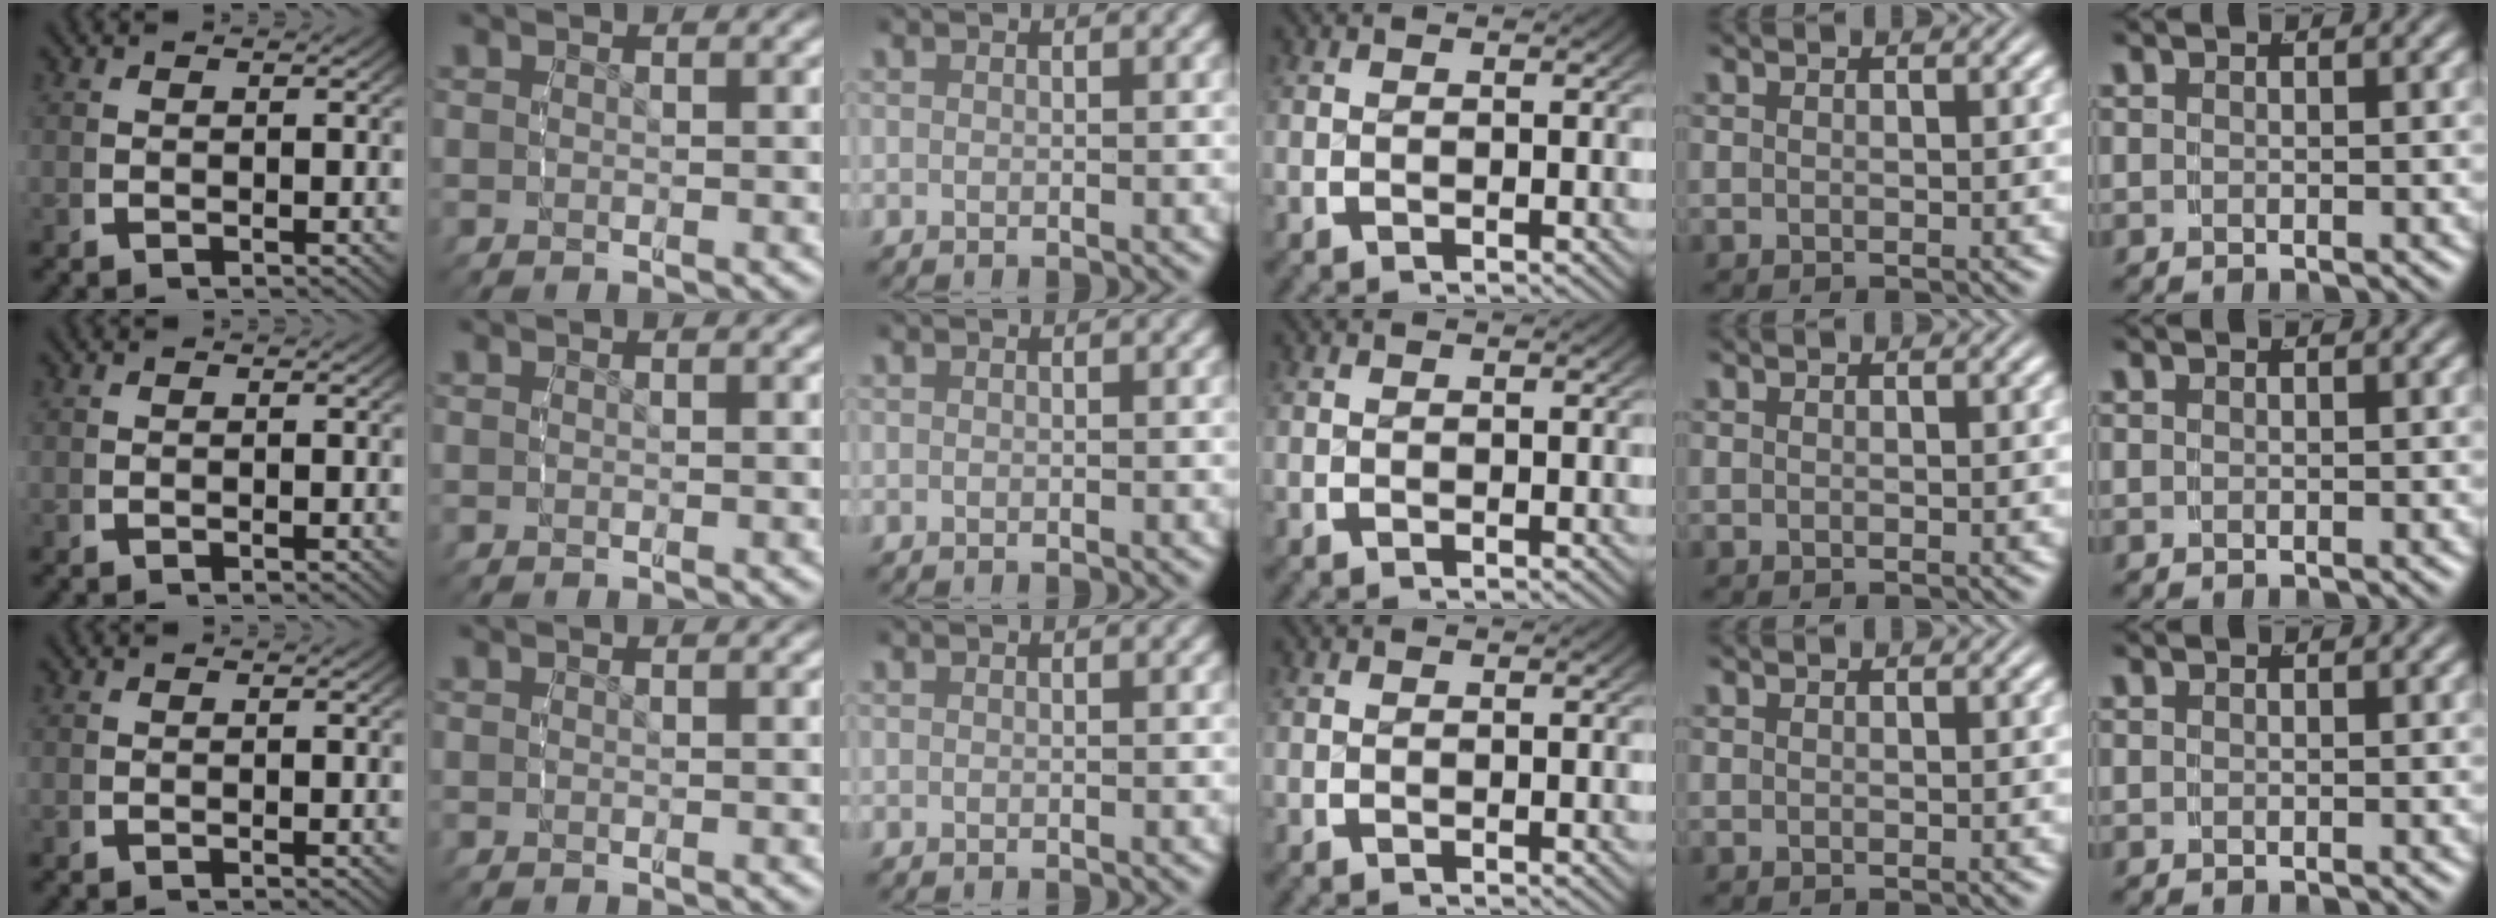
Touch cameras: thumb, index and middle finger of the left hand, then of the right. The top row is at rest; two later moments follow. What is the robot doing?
{"motion": "reach", "object": "shirt"}